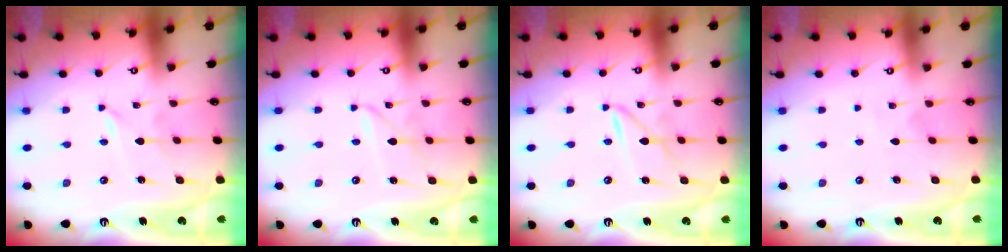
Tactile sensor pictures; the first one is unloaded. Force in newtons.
{"total": 2.1, "press": 2.1, "slide": 0.2}
{"total": 3.0, "press": 3.0, "slide": 0.3}
{"total": 2.2, "press": 2.2, "slide": 0.2}